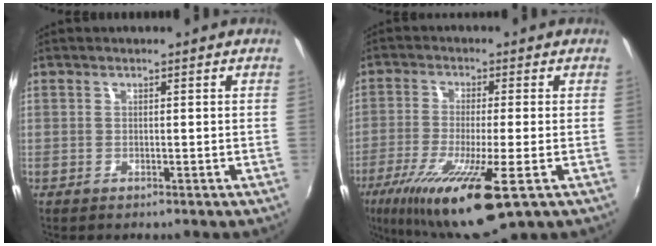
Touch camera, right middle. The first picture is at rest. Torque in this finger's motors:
{"motor_torque": [1.52, -0.62, 0.45, 0.21]}